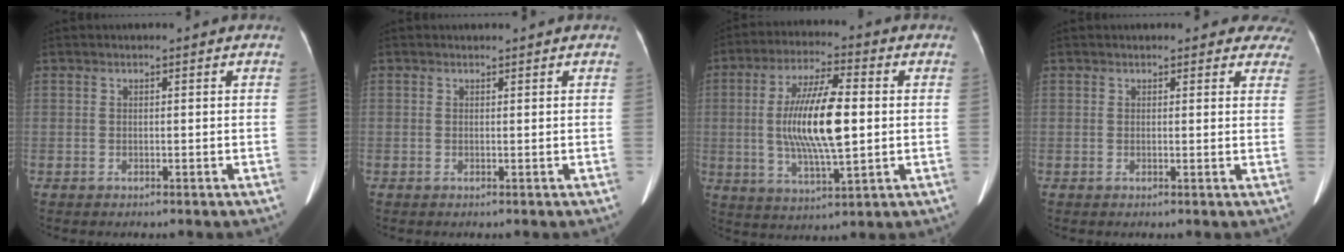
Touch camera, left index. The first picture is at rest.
{"total": 0.5, "force": [0.5, 0.3, 0.0], "torque": [-0.007, 0.010, 0.009]}
{"total": 13.3, "force": [0.0, 2.8, 12.9], "torque": [-0.248, -0.004, 0.001]}
{"total": 8.3, "force": [7.5, 3.2, 1.5], "torque": [0.030, -0.010, 0.053]}